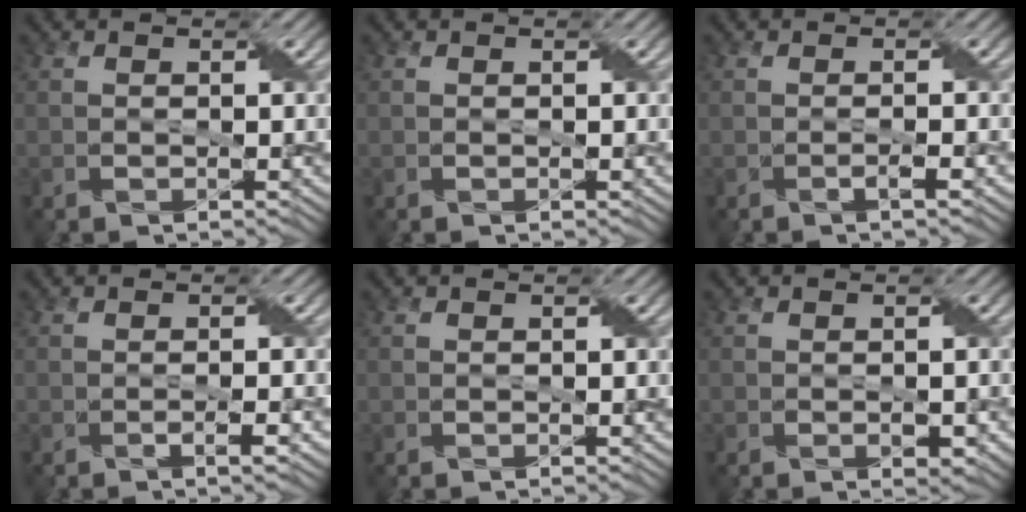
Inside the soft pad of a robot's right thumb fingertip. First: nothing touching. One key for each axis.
{"total": 0.0}
{"total": 1.0, "fx": -0.5, "fy": 0.0, "fz": 0.9, "tx": -0.018, "ty": 0.003, "tz": -0.009}
{"total": 1.3, "fx": -0.6, "fy": 0.1, "fz": 1.2, "tx": -0.023, "ty": 0.003, "tz": -0.009}
{"total": 0.0}
{"total": 1.4, "fx": -0.4, "fy": 0.7, "fz": 1.1, "tx": -0.018, "ty": -0.003, "tz": -0.002}